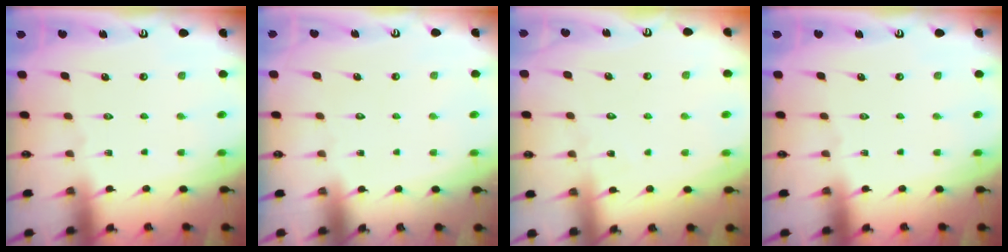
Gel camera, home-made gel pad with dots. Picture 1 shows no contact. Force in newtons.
{"total": 1.7, "press": 1.7, "slide": 0.1}
{"total": 6.6, "press": 6.6, "slide": 0.6}
{"total": 0.0}